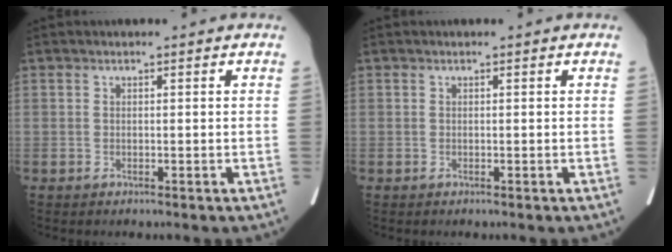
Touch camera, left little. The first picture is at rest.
{"total": 0.0}